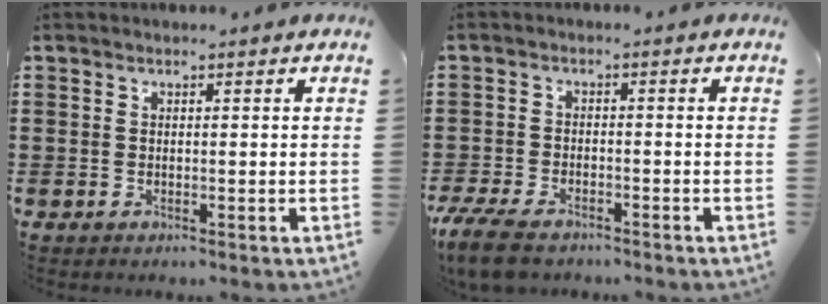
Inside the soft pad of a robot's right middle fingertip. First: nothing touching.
{"total": 4.8, "force": [-4.1, 1.3, 2.2], "torque": [-0.064, -0.006, -0.086]}